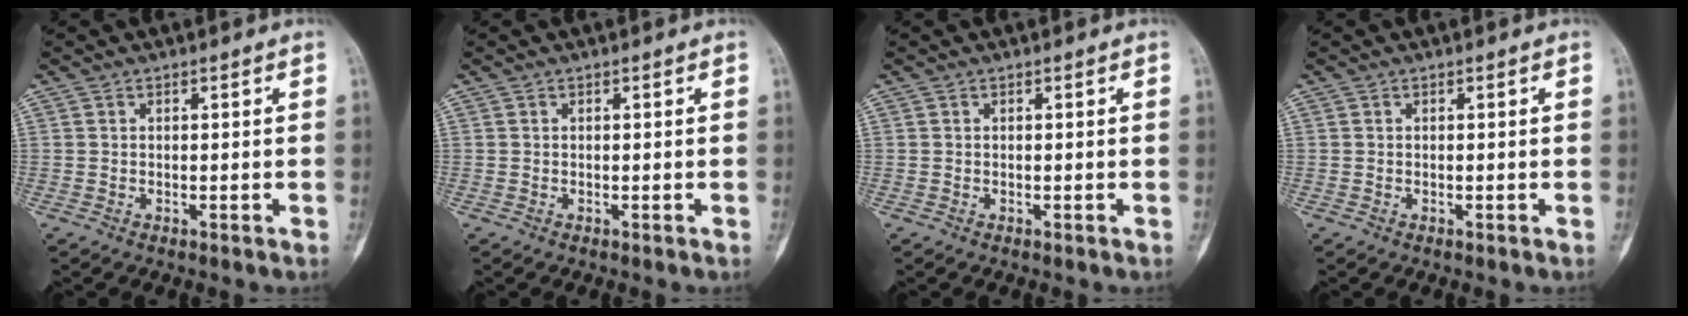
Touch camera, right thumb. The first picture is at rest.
{"total": 0.0}
{"total": 0.0}
{"total": 0.0}